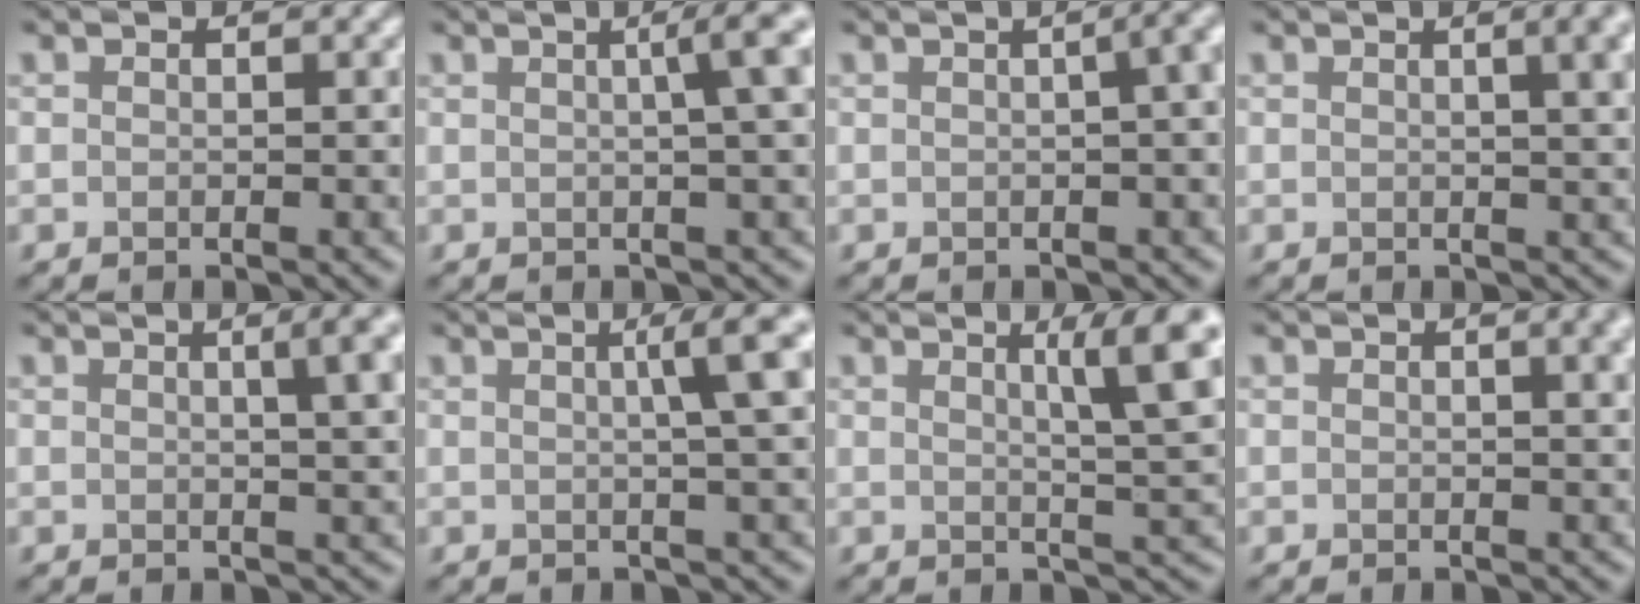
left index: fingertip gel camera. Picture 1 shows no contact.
{"total": 6.6, "force": [1.4, 2.1, 6.1], "torque": [-0.037, 0.033, 0.002]}
{"total": 12.0, "force": [2.9, 6.8, 9.4], "torque": [-0.006, 0.067, -0.015]}
{"total": 7.3, "force": [2.3, 3.5, 6.0], "torque": [-0.017, 0.044, -0.003]}
{"total": 6.9, "force": [2.0, 2.7, 6.1], "torque": [-0.026, 0.030, 0.010]}
{"total": 6.2, "force": [1.5, 1.2, 5.9], "torque": [-0.056, 0.020, 0.020]}
{"total": 7.7, "force": [2.6, 1.5, 7.1], "torque": [-0.075, 0.013, 0.039]}
{"total": 3.6, "force": [1.4, 1.4, 3.0], "torque": [-0.018, 0.009, 0.014]}